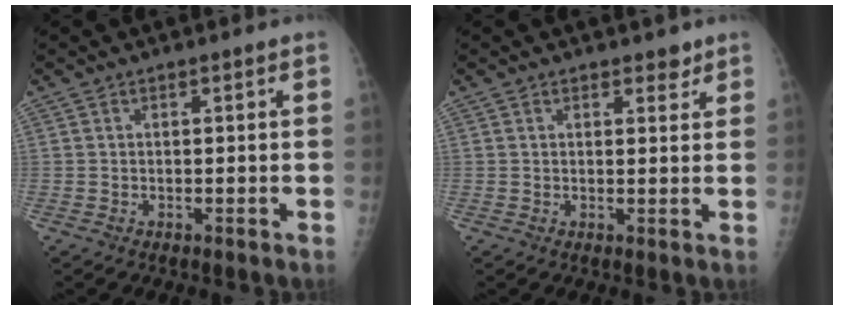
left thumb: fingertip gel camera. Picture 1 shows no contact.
{"total": 2.4, "force": [1.8, 1.3, 0.9], "torque": [0.006, -0.009, 0.020]}